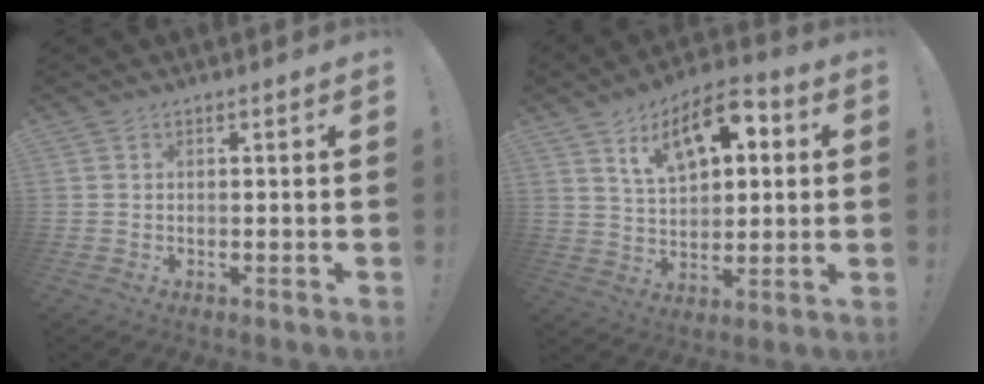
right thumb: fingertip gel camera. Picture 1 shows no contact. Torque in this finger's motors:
{"motor_torque": [0.25, 1.51, 0.80, 0.41, 0.19]}